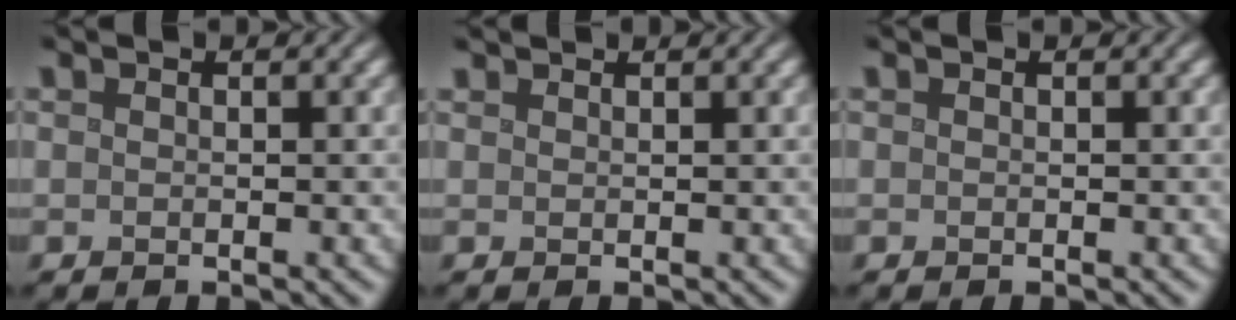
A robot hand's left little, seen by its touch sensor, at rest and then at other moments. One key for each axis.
{"total": 1.0, "fx": 1.0, "fy": 0.0, "fz": 0.1, "tx": -0.004, "ty": 0.000, "tz": 0.017}
{"total": 0.0}